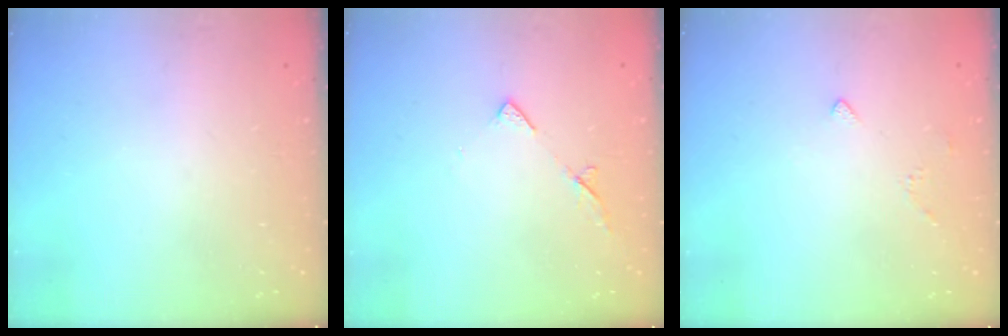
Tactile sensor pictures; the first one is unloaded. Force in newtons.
{"total": 7.5, "press": 7.4, "slide": 0.8}
{"total": 3.0, "press": 2.9, "slide": 0.7}